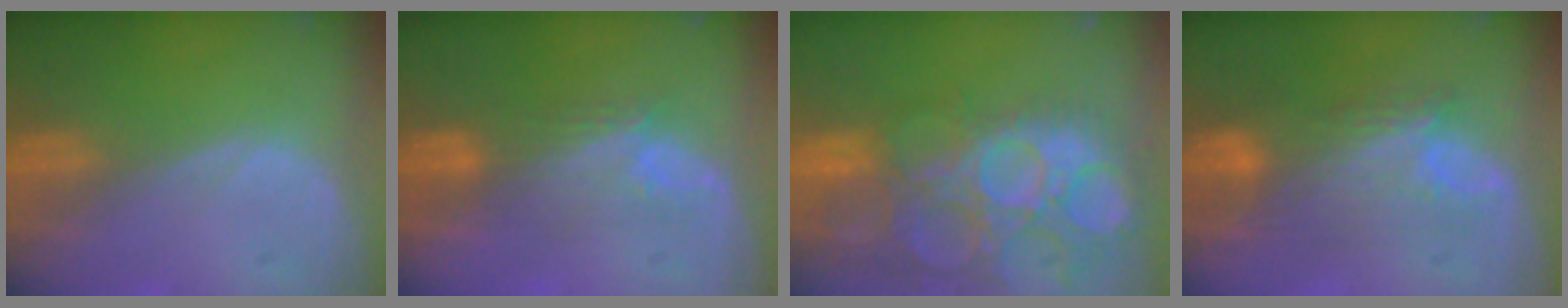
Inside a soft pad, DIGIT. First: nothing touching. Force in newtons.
{"total": 4.9, "press": 4.7, "slide": 1.6}
{"total": 15.0, "press": 12.5, "slide": 8.2}
{"total": 9.1, "press": 8.0, "slide": 4.4}